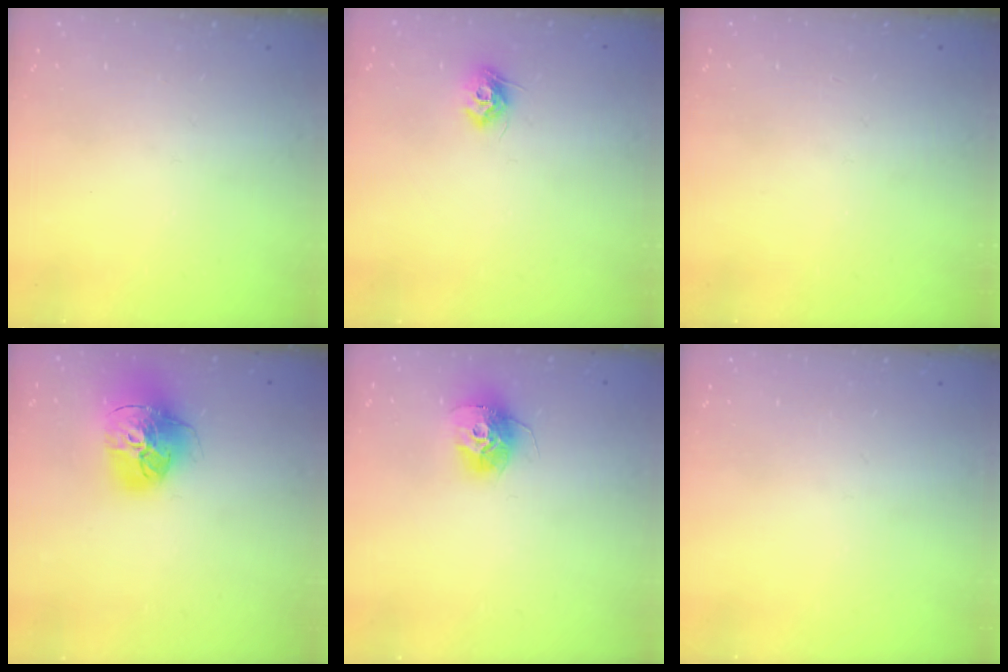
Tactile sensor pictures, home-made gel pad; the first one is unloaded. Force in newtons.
{"total": 8.1, "press": 8.1, "slide": 0.2}
{"total": 0.0}
{"total": 18.4, "press": 18.3, "slide": 1.8}
{"total": 11.8, "press": 11.8, "slide": 0.9}
{"total": 0.0}